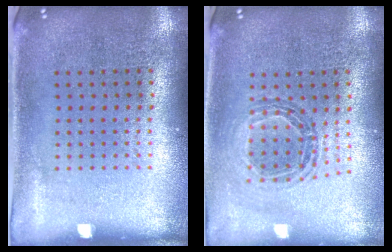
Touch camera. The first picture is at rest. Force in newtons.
{"total": 0.9, "press": 0.9, "slide": 0.1}